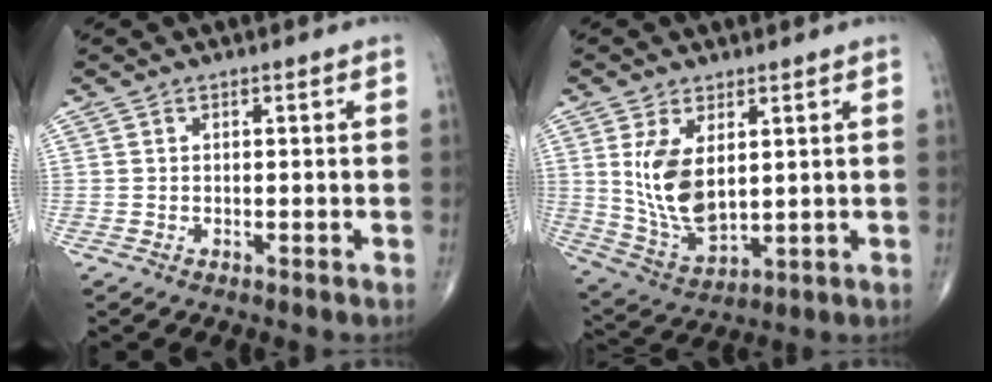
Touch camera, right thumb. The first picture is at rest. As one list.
[{"total": 11.1, "force": [2.5, 5.8, 9.1], "torque": [-0.163, -0.021, 0.065]}]